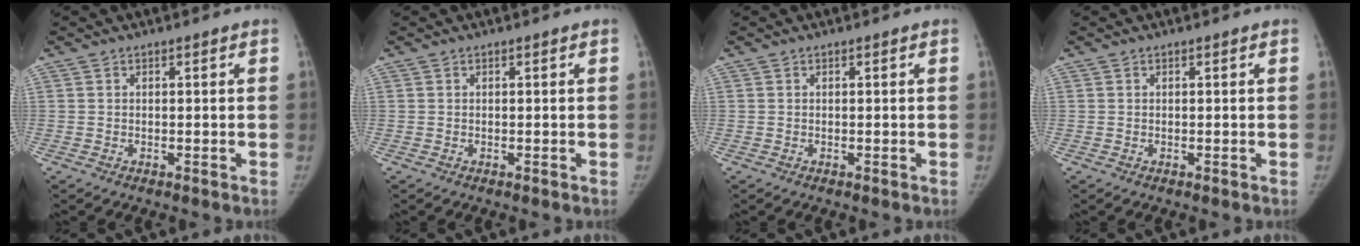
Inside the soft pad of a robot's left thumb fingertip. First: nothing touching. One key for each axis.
{"total": 0.0}
{"total": 0.0}
{"total": 0.0}